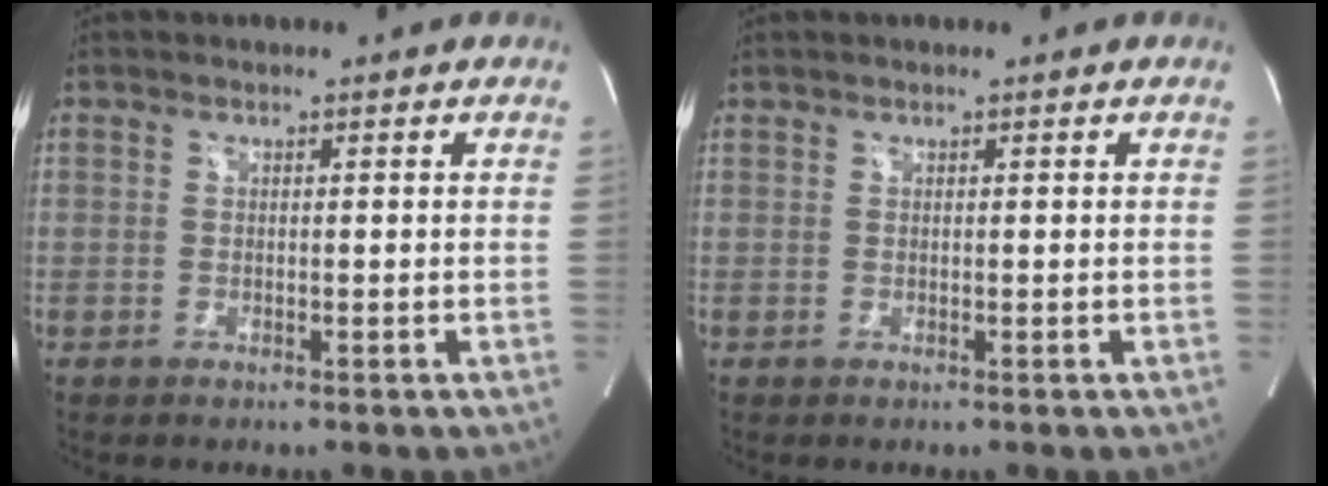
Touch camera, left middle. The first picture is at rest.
{"total": 0.0}